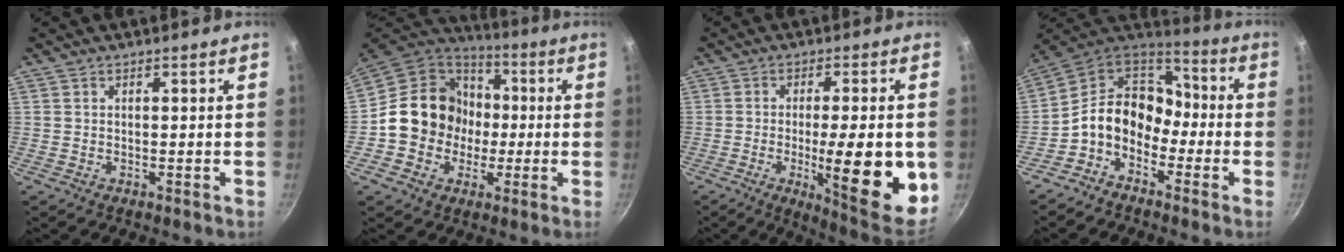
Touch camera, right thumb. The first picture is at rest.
{"total": 16.7, "force": [-1.2, 15.0, 7.3], "torque": [-0.092, 0.037, -0.028]}
{"total": 18.0, "force": [-3.0, 4.1, 17.2], "torque": [-0.227, -0.009, -0.040]}
{"total": 13.4, "force": [-4.1, 10.2, 7.7], "torque": [-0.107, 0.063, -0.106]}